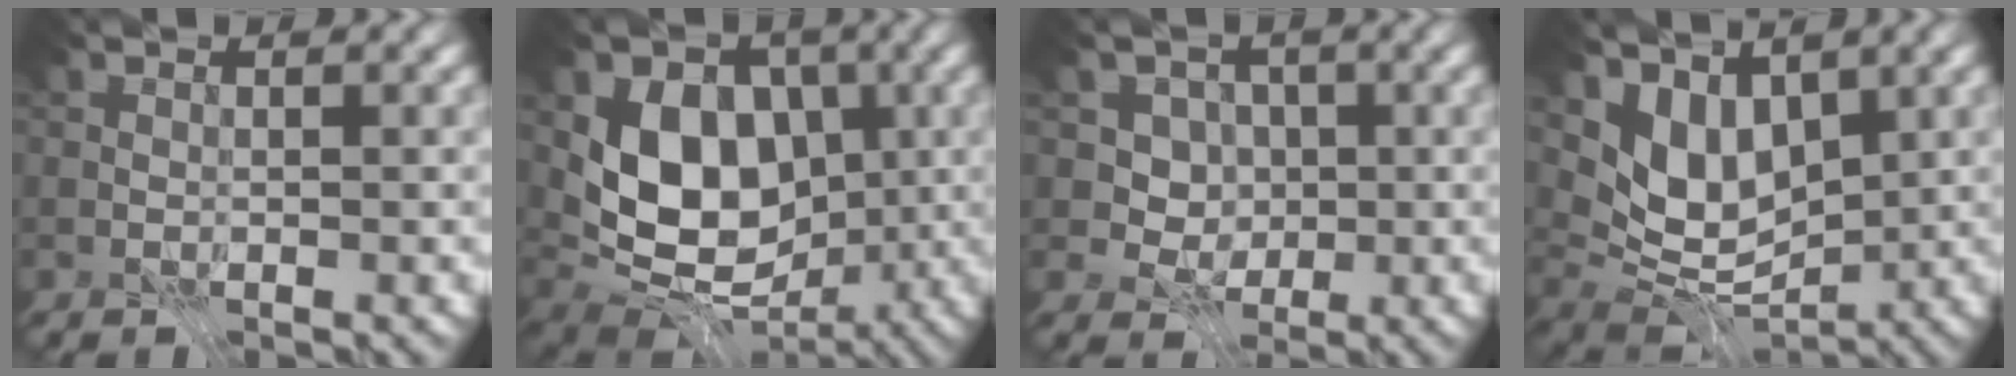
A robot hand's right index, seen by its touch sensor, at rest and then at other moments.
{"total": 9.2, "force": [0.4, 6.8, 6.2], "torque": [-0.099, -0.019, 0.002]}
{"total": 4.7, "force": [1.0, 4.0, 2.2], "torque": [-0.027, -0.004, 0.014]}
{"total": 6.6, "force": [2.3, 4.1, 4.6], "torque": [-0.082, -0.007, 0.049]}